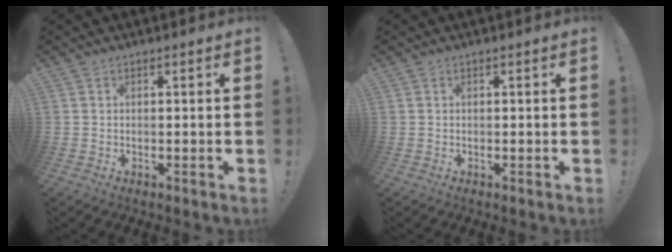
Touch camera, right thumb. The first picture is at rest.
{"total": 0.0}